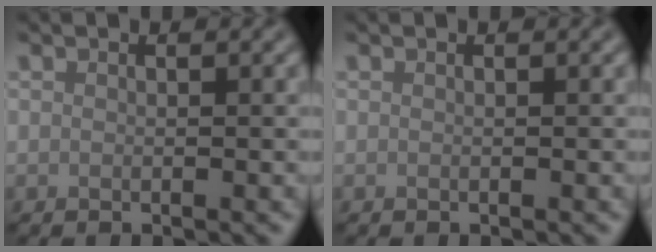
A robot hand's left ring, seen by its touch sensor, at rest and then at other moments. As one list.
[{"total": 0.0}]